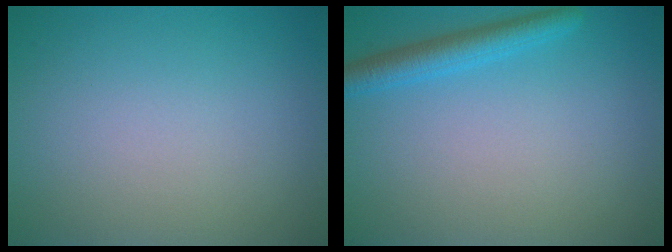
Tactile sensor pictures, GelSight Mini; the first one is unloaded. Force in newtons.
{"total": 2.8, "press": 2.8, "slide": 0.1}